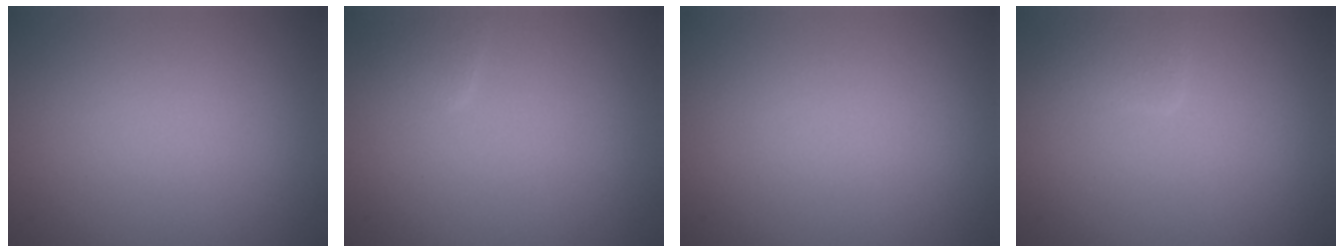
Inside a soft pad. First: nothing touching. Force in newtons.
{"total": 0.9, "press": 0.9, "slide": 0.1}
{"total": 0.0}
{"total": 1.5, "press": 1.5, "slide": 0.1}